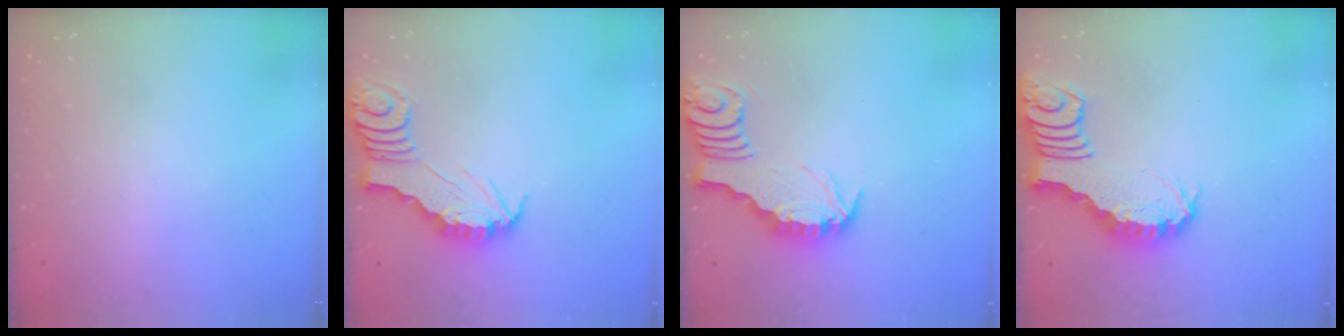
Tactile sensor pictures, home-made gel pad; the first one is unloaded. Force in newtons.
{"total": 3.1, "press": 3.1, "slide": 0.3}
{"total": 3.1, "press": 3.1, "slide": 0.3}
{"total": 3.1, "press": 3.1, "slide": 0.5}